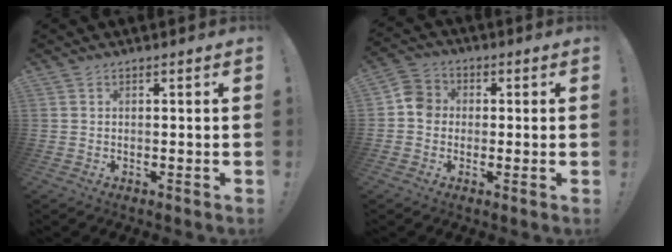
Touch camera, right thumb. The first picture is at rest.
{"total": 6.1, "force": [-0.7, 5.4, 2.8], "torque": [-0.037, 0.024, -0.010]}